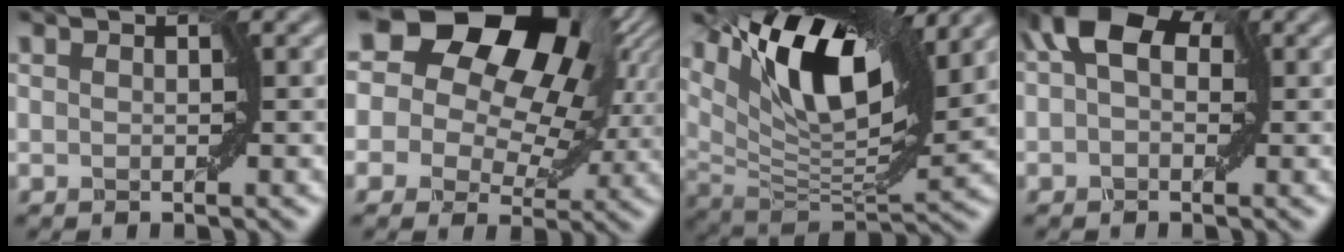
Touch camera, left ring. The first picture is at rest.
{"total": 20.6, "force": [8.8, 14.2, 12.0], "torque": [-0.212, 0.070, 0.111]}
{"total": 12.6, "force": [6.7, 4.7, 9.7], "torque": [-0.172, 0.009, 0.126]}
{"total": 6.5, "force": [2.1, 4.1, 4.6], "torque": [-0.072, 0.023, 0.015]}